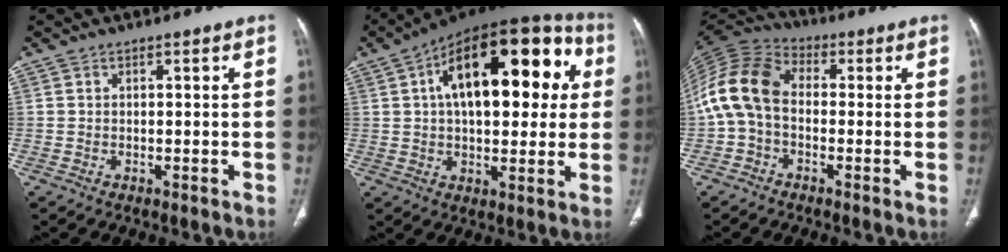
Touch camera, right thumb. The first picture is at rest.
{"total": 26.0, "force": [6.1, 12.9, 21.7], "torque": [-0.295, 0.035, 0.086]}
{"total": 12.1, "force": [-0.8, 8.4, 8.7], "torque": [-0.175, 0.032, -0.029]}